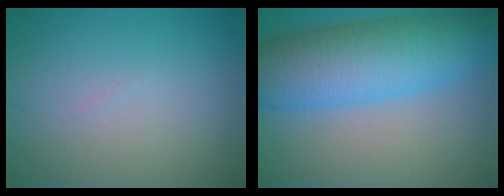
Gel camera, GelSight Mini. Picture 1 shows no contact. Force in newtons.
{"total": 10.7, "press": 10.7, "slide": 0.3}